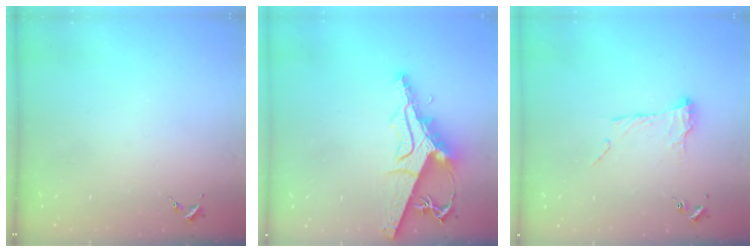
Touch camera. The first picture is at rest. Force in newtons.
{"total": 12.6, "press": 12.5, "slide": 1.1}
{"total": 10.3, "press": 10.3, "slide": 0.5}